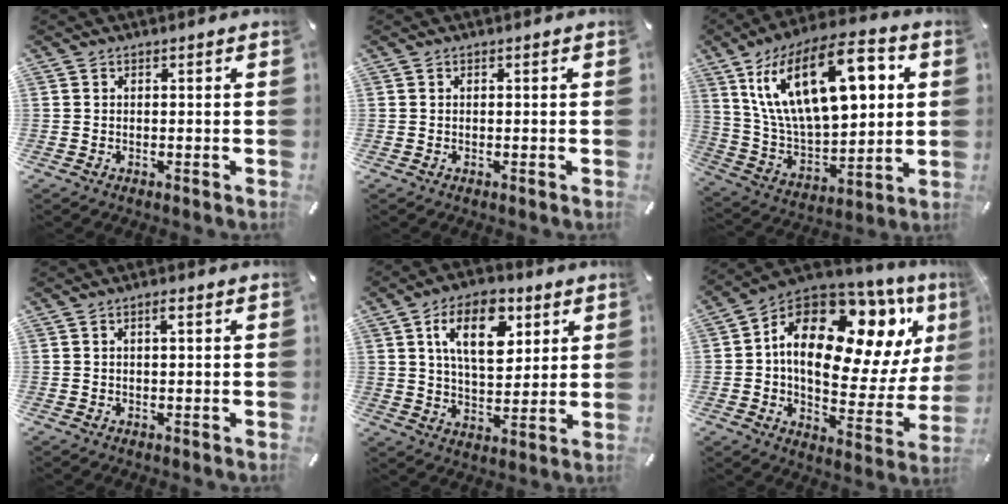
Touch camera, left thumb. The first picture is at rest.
{"total": 0.0}
{"total": 25.3, "force": [9.9, 13.0, 19.4], "torque": [-0.366, -0.031, 0.156]}
{"total": 1.7, "force": [0.5, 0.5, 1.5], "torque": [-0.030, 0.005, 0.007]}
{"total": 14.3, "force": [5.9, 8.2, 10.1], "torque": [-0.156, -0.004, 0.101]}
{"total": 20.9, "force": [8.6, 12.2, 14.6], "torque": [-0.224, -0.061, 0.143]}